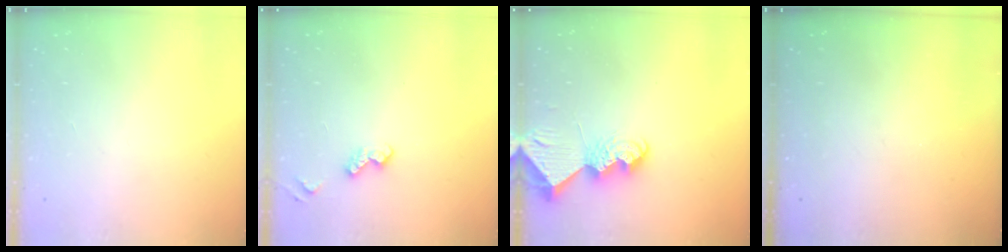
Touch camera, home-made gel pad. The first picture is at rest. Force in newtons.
{"total": 4.4, "press": 4.4, "slide": 0.6}
{"total": 8.4, "press": 8.4, "slide": 0.8}
{"total": 0.0}